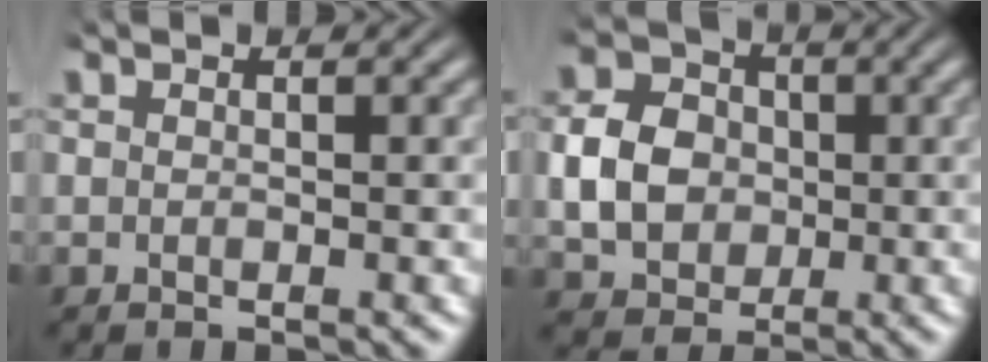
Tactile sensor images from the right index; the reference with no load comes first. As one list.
[{"total": 6.3, "force": [-0.2, 5.4, 3.3], "torque": [-0.057, -0.007, 0.000]}]